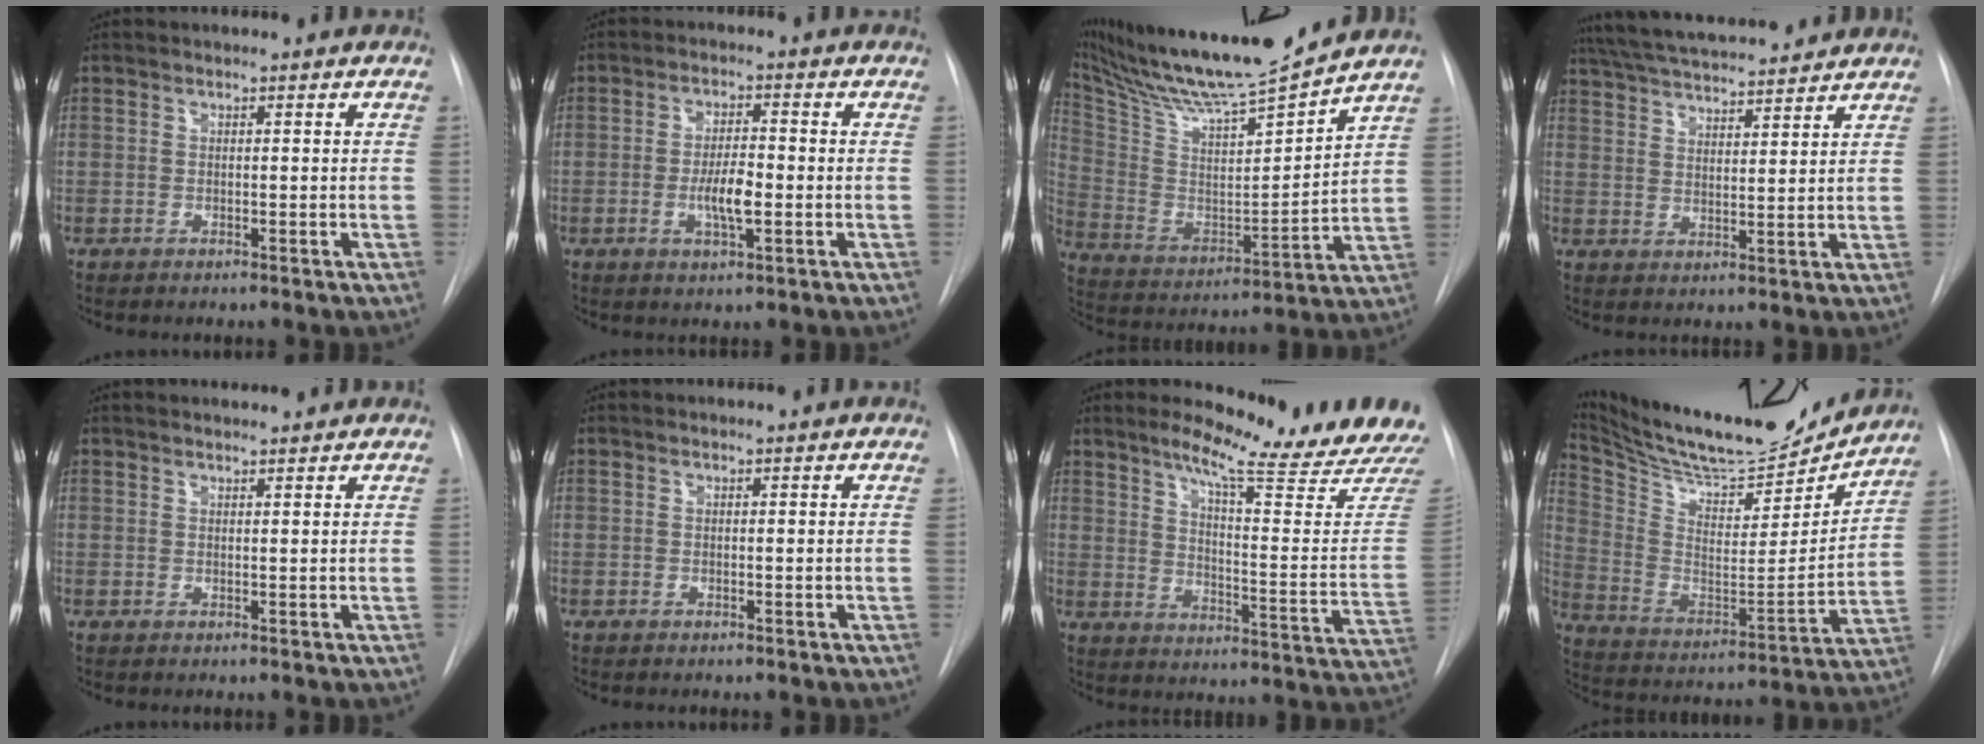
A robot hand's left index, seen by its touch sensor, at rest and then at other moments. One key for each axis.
{"total": 5.0, "fx": -1.1, "fy": 1.2, "fz": 4.7, "tx": -0.087, "ty": -0.001, "tz": -0.017}
{"total": 20.6, "fx": 18.7, "fy": 0.3, "fz": 8.7, "tx": -0.162, "ty": -0.021, "tz": 0.315}
{"total": 16.1, "fx": 14.5, "fy": 2.3, "fz": 6.5, "tx": -0.118, "ty": 0.036, "tz": 0.225}
{"total": 2.8, "fx": 2.7, "fy": 0.1, "fz": 0.8, "tx": -0.011, "ty": 0.020, "tz": 0.041}
{"total": 0.0}
{"total": 18.8, "fx": 17.1, "fy": -1.5, "fz": 7.7, "tx": -0.117, "ty": -0.109, "tz": 0.216}
{"total": 24.8, "fx": 22.3, "fy": 5.2, "fz": 9.5, "tx": -0.177, "ty": -0.025, "tz": 0.344}